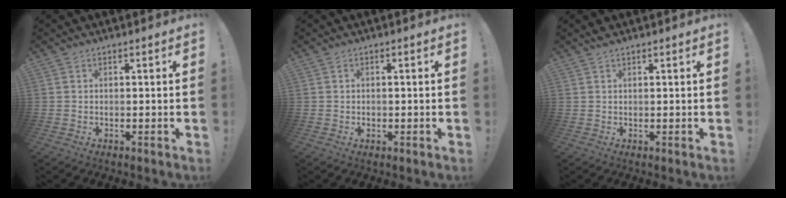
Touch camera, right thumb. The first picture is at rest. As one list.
[{"total": 0.6, "force": [-0.2, 0.6, 0.1], "torque": [0.003, -0.001, -0.006]}, {"total": 0.9, "force": [0.8, 0.1, 0.5], "torque": [-0.008, -0.001, 0.014]}]